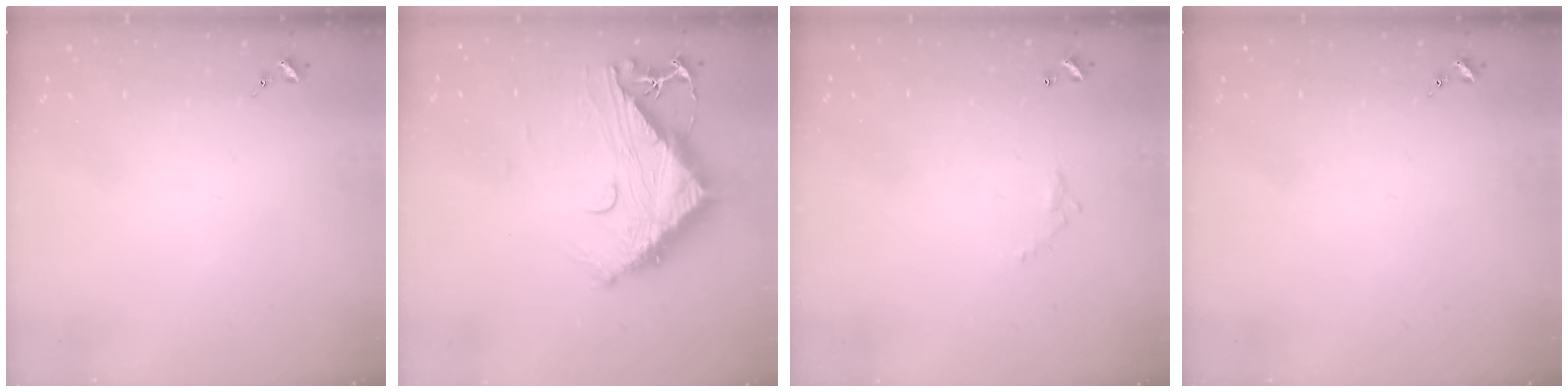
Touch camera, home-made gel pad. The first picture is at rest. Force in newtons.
{"total": 14.1, "press": 14.0, "slide": 1.3}
{"total": 4.0, "press": 4.0, "slide": 0.2}
{"total": 0.0}